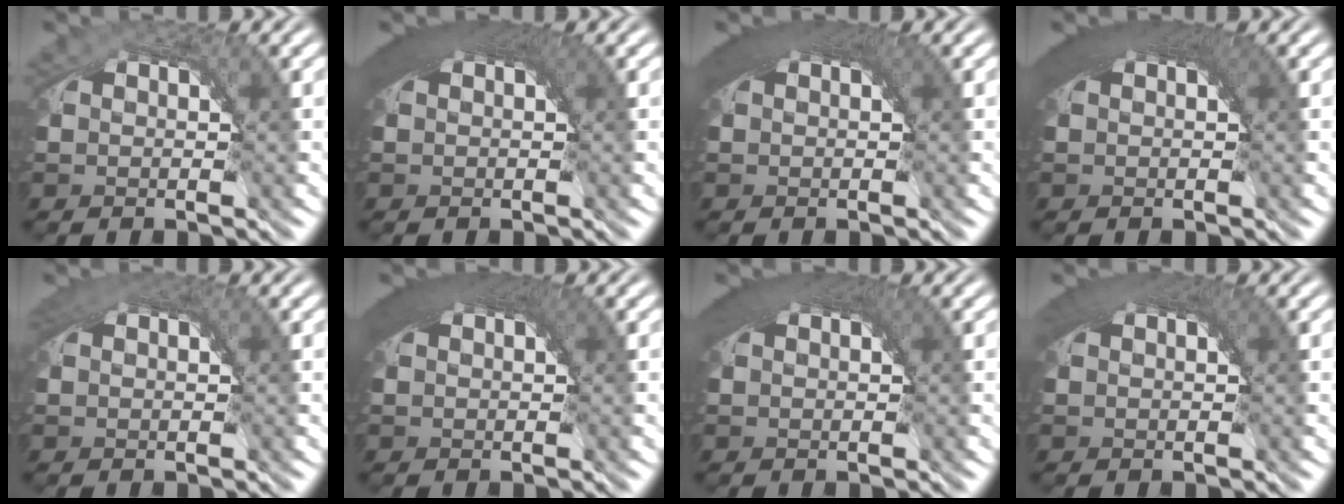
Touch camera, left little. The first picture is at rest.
{"total": 4.9, "force": [1.5, 1.7, 4.3], "torque": [-0.052, 0.012, 0.018]}
{"total": 4.6, "force": [1.5, 1.5, 4.0], "torque": [-0.049, 0.011, 0.018]}
{"total": 5.2, "force": [1.7, 1.8, 4.6], "torque": [-0.054, 0.014, 0.019]}
{"total": 1.2, "force": [0.3, 0.2, 1.2], "torque": [-0.013, -0.004, 0.005]}
{"total": 4.8, "force": [1.6, 1.6, 4.3], "torque": [-0.051, 0.012, 0.019]}
{"total": 4.3, "force": [1.6, 1.3, 3.7], "torque": [-0.042, 0.011, 0.018]}
{"total": 3.4, "force": [1.0, 1.1, 3.0], "torque": [-0.035, 0.006, 0.013]}